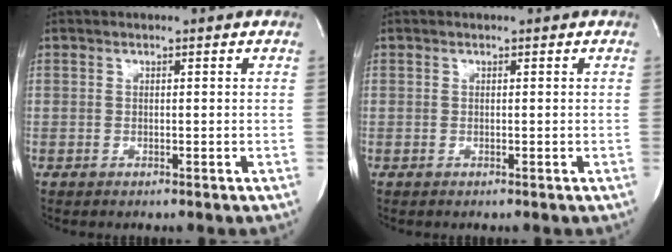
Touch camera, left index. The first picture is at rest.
{"total": 0.0}